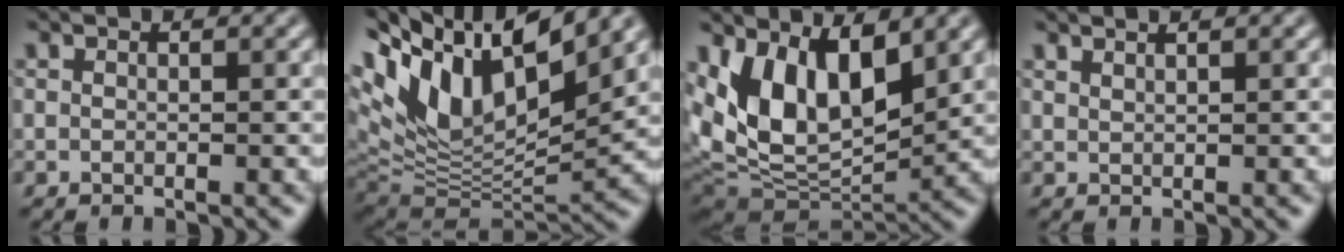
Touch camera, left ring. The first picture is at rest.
{"total": 13.9, "force": [5.9, 6.7, 10.7], "torque": [-0.223, 0.027, 0.111]}
{"total": 10.6, "force": [2.0, 6.2, 8.3], "torque": [-0.135, -0.015, 0.042]}
{"total": 1.3, "force": [1.2, 0.4, 0.5], "torque": [0.002, 0.011, 0.007]}